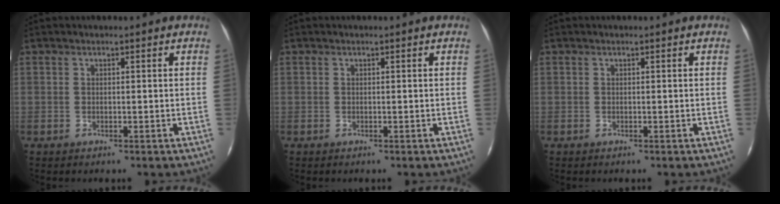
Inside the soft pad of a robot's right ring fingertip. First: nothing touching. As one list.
[{"total": 0.0}, {"total": 0.0}]